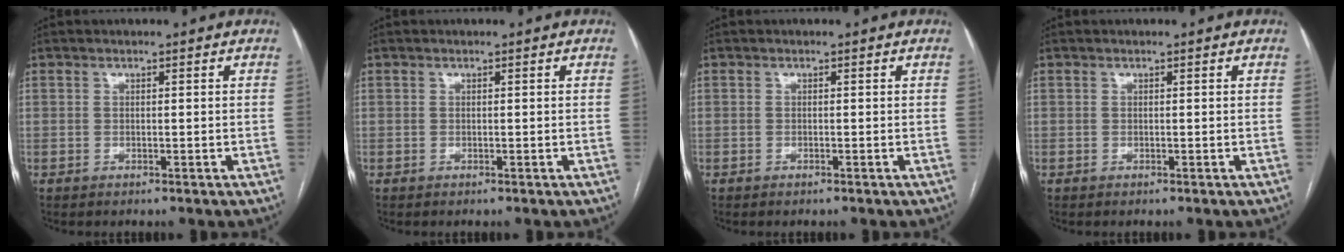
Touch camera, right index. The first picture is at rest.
{"total": 0.0}
{"total": 0.0}
{"total": 0.0}